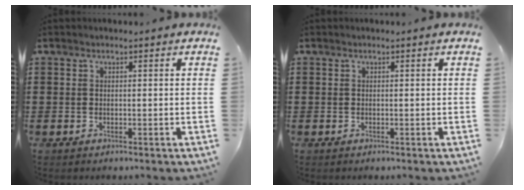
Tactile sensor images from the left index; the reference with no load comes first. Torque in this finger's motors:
{"motor_torque": [-0.01, 0.00, 0.00, 0.00]}